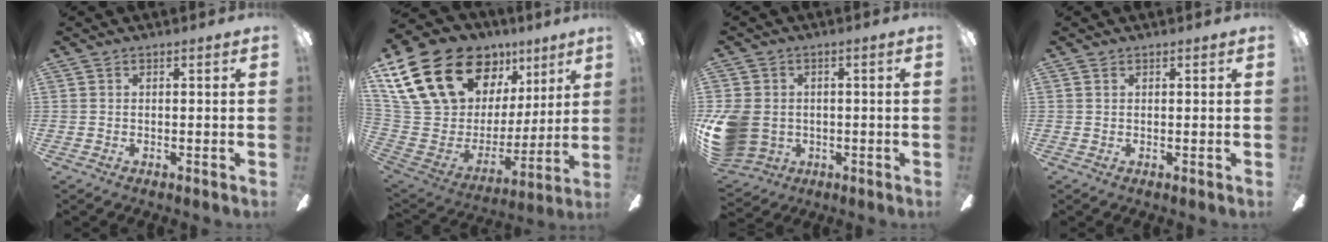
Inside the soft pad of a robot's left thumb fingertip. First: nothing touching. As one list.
[{"total": 25.6, "force": [14.9, 15.3, 14.2], "torque": [-0.291, -0.076, 0.295]}, {"total": 11.6, "force": [-1.5, 9.5, 6.5], "torque": [-0.170, 0.017, -0.024]}, {"total": 0.7, "force": [0.5, 0.5, 0.1], "torque": [-0.002, 0.003, 0.008]}]